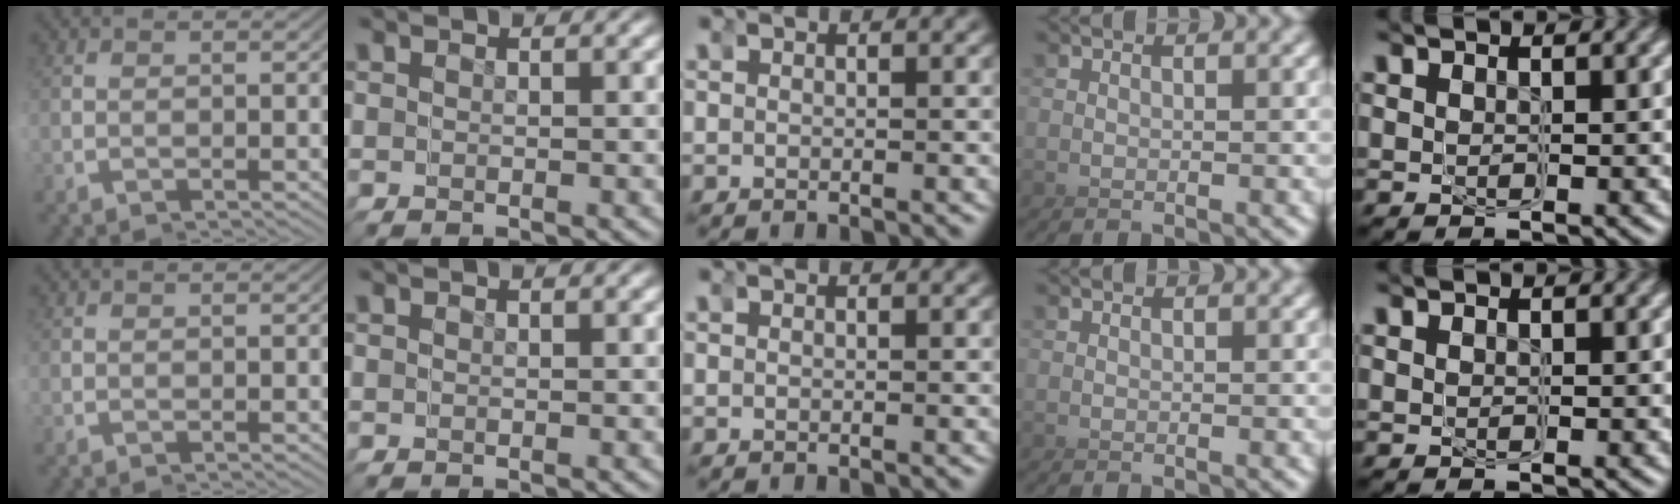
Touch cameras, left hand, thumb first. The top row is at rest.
{}